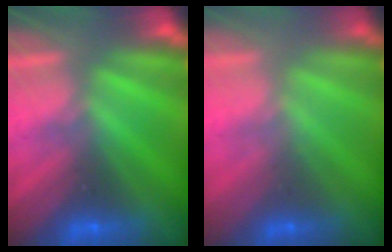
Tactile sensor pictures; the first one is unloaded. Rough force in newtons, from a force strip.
{"total": 2.2}